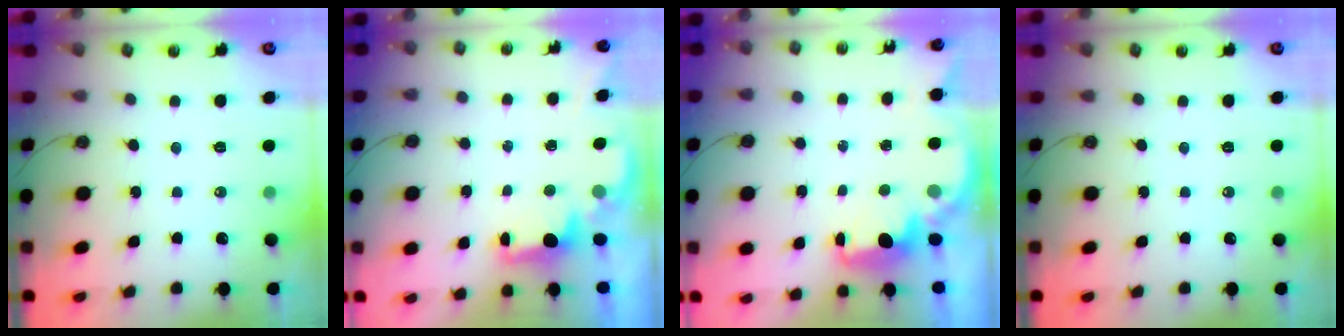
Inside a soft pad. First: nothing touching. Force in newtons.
{"total": 1.6, "press": 1.4, "slide": 0.8}
{"total": 3.8, "press": 3.7, "slide": 0.6}
{"total": 0.0}